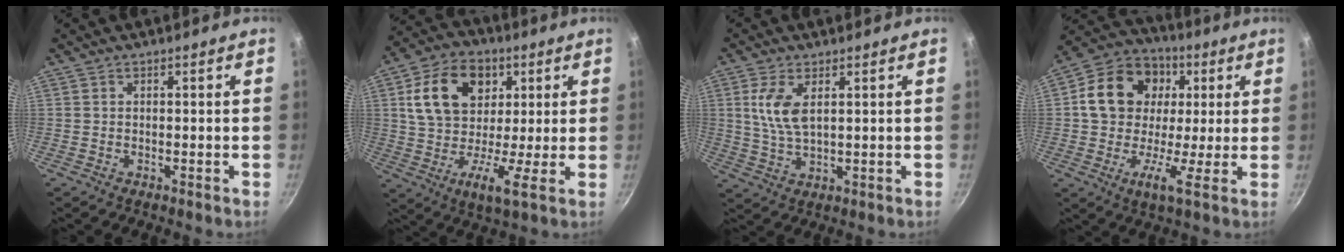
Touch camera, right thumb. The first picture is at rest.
{"total": 16.2, "force": [5.0, 10.9, 11.0], "torque": [-0.172, 0.005, 0.068]}
{"total": 6.9, "force": [2.0, 3.1, 5.9], "torque": [-0.118, -0.009, 0.044]}
{"total": 15.9, "force": [2.8, 12.0, 10.1], "torque": [-0.156, 0.020, 0.024]}